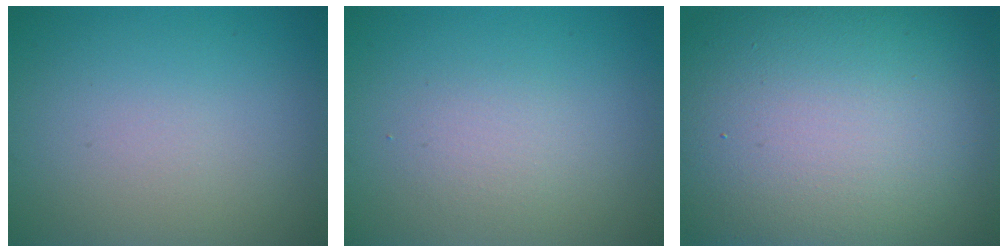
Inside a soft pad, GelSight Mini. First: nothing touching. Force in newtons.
{"total": 1.5, "press": 1.5, "slide": 0.1}
{"total": 21.1, "press": 21.1, "slide": 1.1}